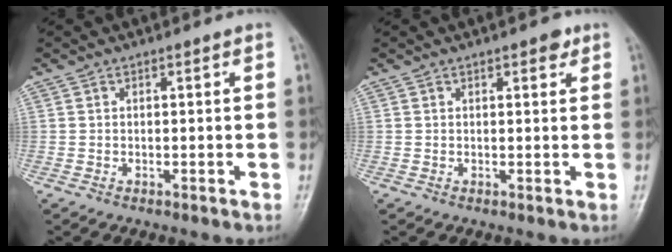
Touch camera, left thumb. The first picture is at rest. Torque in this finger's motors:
{"motor_torque": [-0.35, -0.14, -0.49, 0.03, 0.04]}